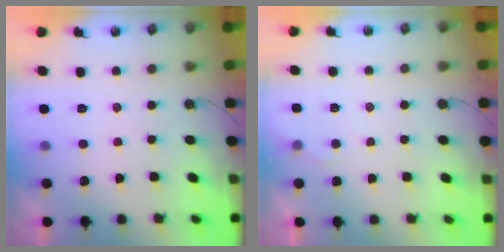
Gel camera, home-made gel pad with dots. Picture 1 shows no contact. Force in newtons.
{"total": 3.9, "press": 3.9, "slide": 0.5}